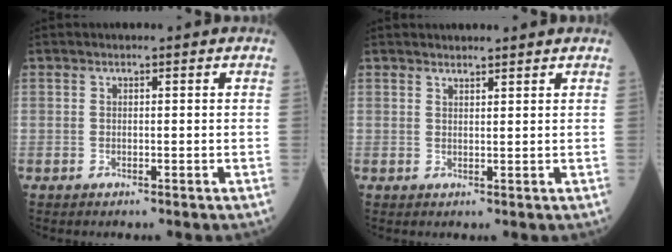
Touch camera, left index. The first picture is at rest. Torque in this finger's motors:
{"motor_torque": [-0.26, -0.09, 0.05, 0.01]}